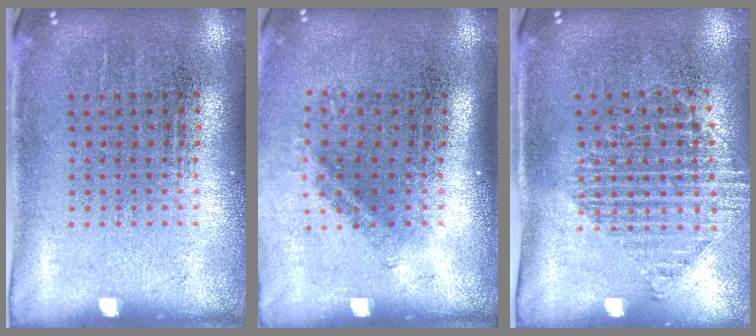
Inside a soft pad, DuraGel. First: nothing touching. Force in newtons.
{"total": 1.5, "press": 0.9, "slide": 1.2}
{"total": 1.4, "press": 1.2, "slide": 0.7}